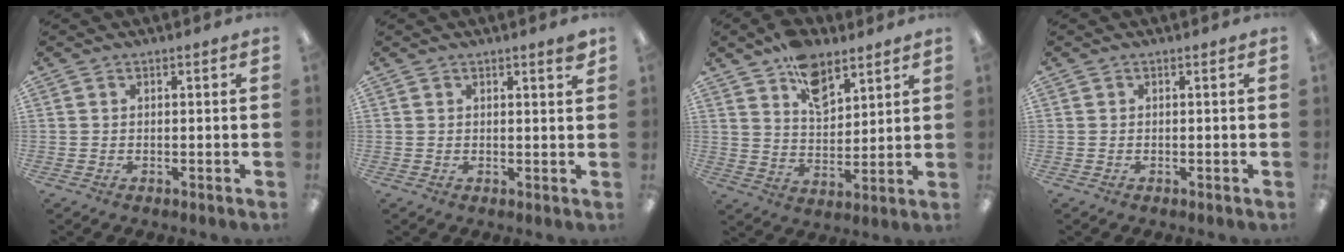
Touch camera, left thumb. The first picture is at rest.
{"total": 1.9, "force": [1.6, 0.1, 1.1], "torque": [-0.007, -0.006, 0.024]}
{"total": 10.8, "force": [7.1, 6.0, 5.5], "torque": [-0.073, -0.036, 0.124]}
{"total": 0.0}